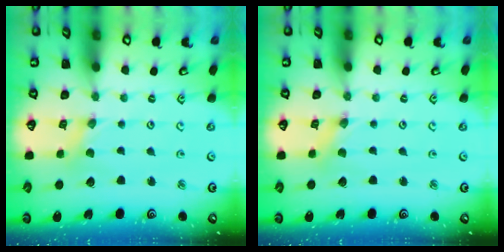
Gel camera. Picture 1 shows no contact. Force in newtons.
{"total": 0.0}